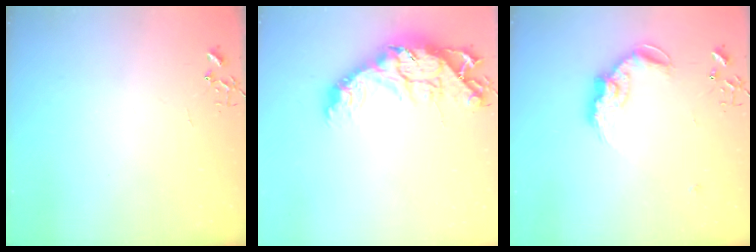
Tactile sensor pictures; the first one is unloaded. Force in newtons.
{"total": 18.3, "press": 18.3, "slide": 1.4}
{"total": 12.7, "press": 12.7, "slide": 0.5}